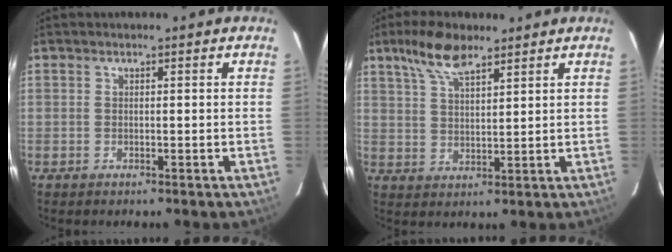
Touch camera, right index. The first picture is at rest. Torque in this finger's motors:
{"motor_torque": [0.69, 0.60, 0.08, 0.06]}